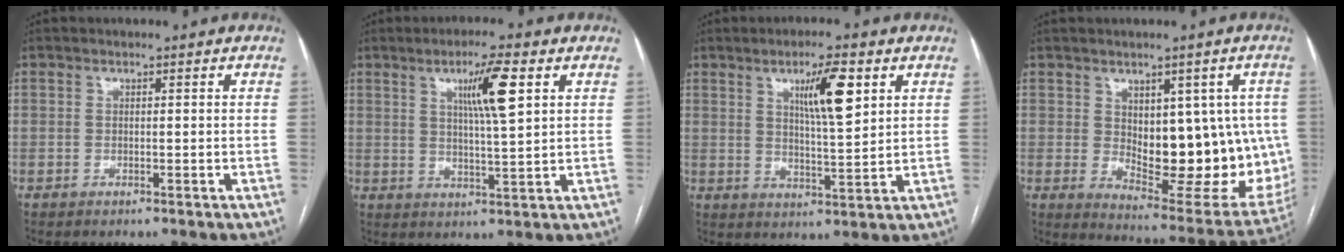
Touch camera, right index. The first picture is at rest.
{"total": 7.8, "force": [3.1, 0.1, 7.2], "torque": [-0.124, 0.001, 0.051]}
{"total": 8.4, "force": [3.5, 1.0, 7.5], "torque": [-0.128, 0.000, 0.058]}
{"total": 17.2, "force": [0.6, 7.9, 15.2], "torque": [-0.179, -0.001, 0.034]}